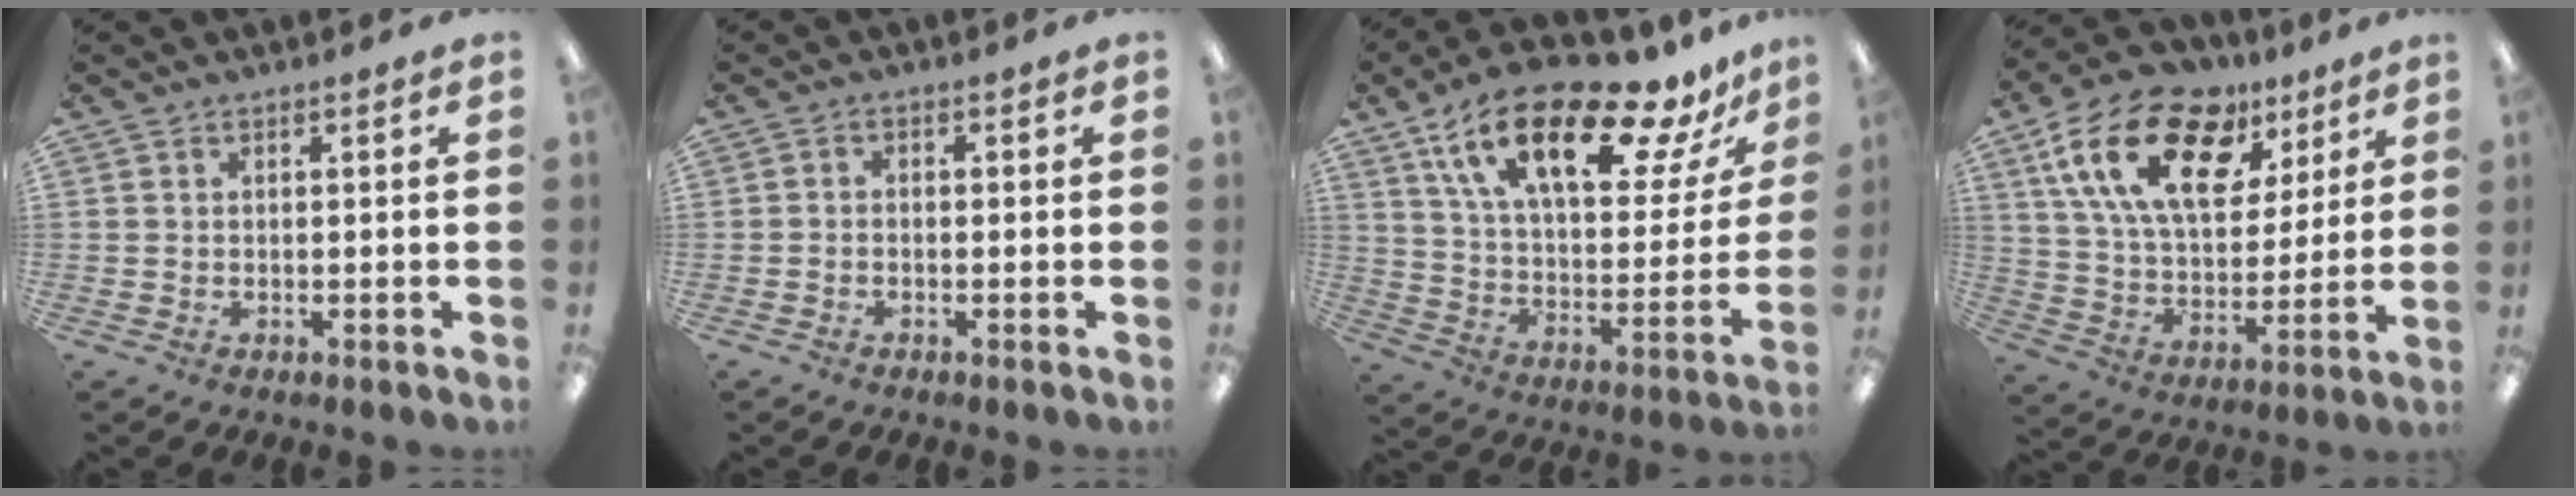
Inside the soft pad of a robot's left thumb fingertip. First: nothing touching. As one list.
[{"total": 1.1, "force": [-1.0, 0.3, 0.6], "torque": [-0.008, 0.003, -0.018]}, {"total": 24.1, "force": [15.9, 8.5, 16.1], "torque": [-0.267, -0.087, 0.264]}, {"total": 21.8, "force": [10.7, 12.3, 14.4], "torque": [-0.262, -0.032, 0.191]}]